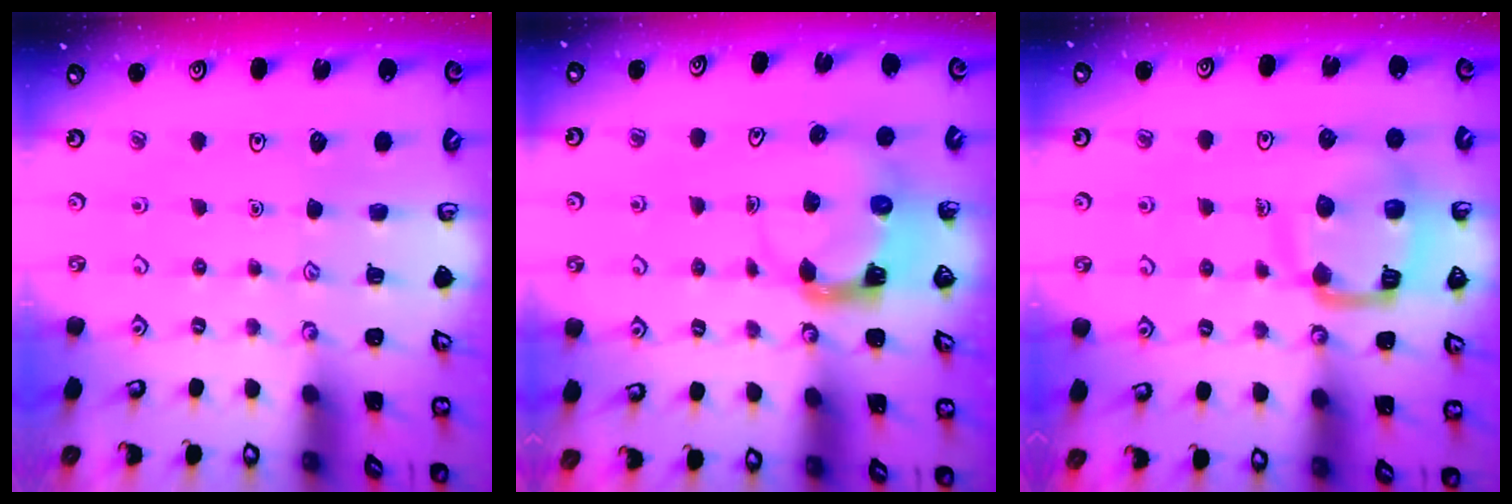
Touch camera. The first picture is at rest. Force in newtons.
{"total": 3.7, "press": 3.6, "slide": 0.6}
{"total": 13.1, "press": 13.0, "slide": 1.5}